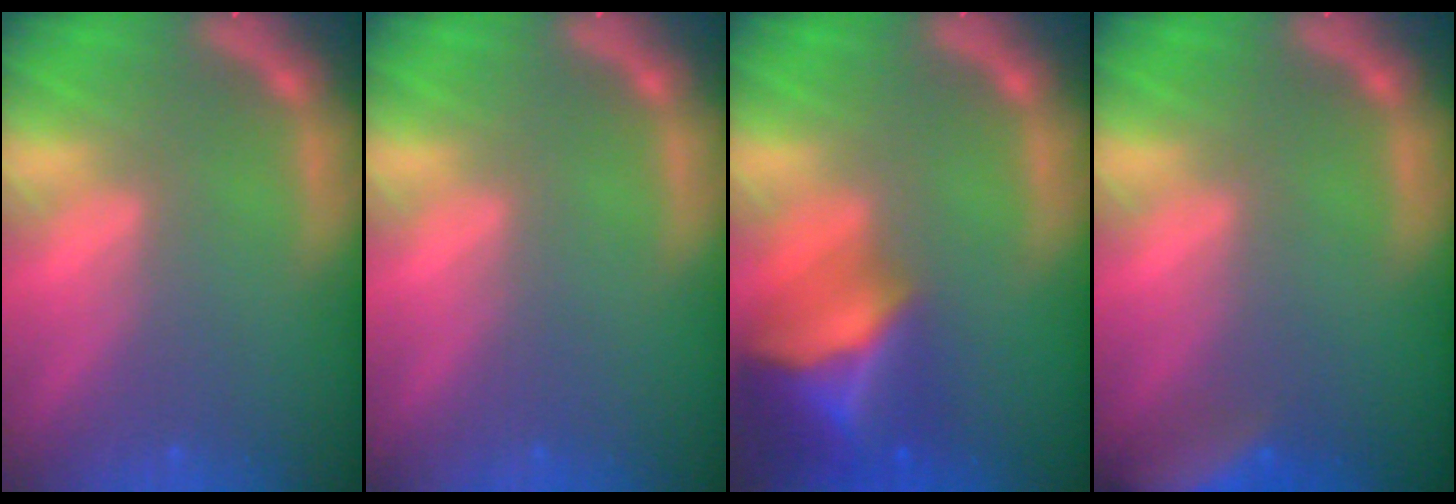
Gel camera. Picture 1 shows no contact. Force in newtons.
{"total": 0.0}
{"total": 10.0}
{"total": 7.5}